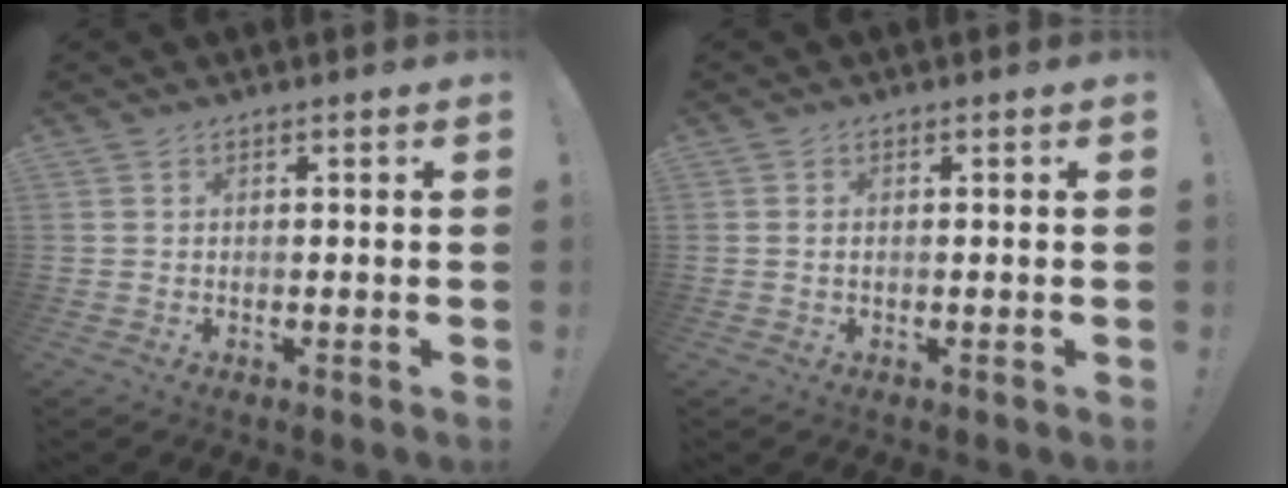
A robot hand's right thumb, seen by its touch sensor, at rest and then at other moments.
{"total": 0.6, "force": [0.1, 0.1, 0.6], "torque": [-0.017, 0.004, 0.003]}